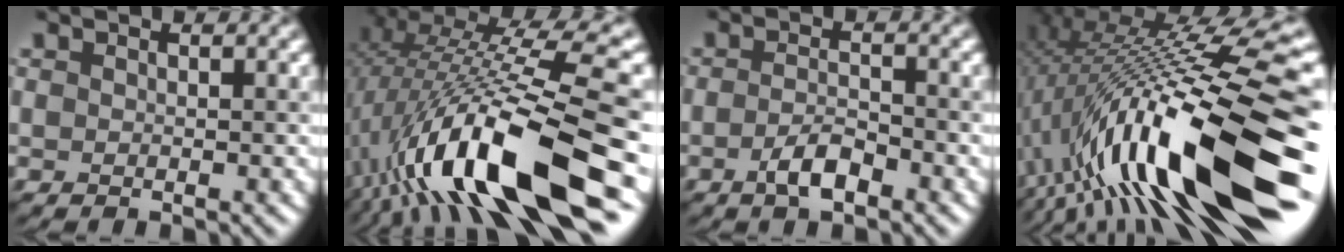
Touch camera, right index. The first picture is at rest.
{"total": 14.4, "force": [-4.2, 3.7, 13.3], "torque": [-0.243, 0.007, -0.063]}
{"total": 2.7, "force": [-1.4, 0.9, 2.1], "torque": [-0.043, 0.002, -0.031]}
{"total": 17.6, "force": [-3.8, 3.9, 16.7], "torque": [-0.274, 0.032, -0.077]}